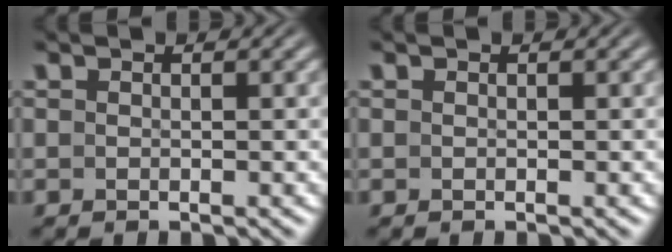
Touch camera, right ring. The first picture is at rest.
{"total": 0.0}